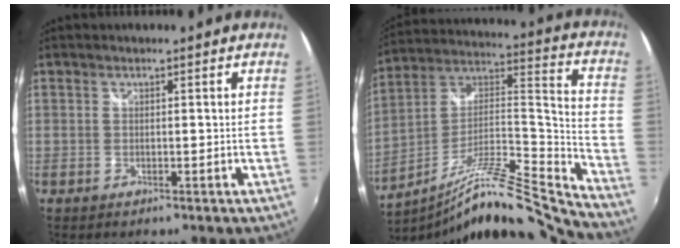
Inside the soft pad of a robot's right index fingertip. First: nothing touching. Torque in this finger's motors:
{"motor_torque": [0.59, -0.80, 0.09, 0.01]}